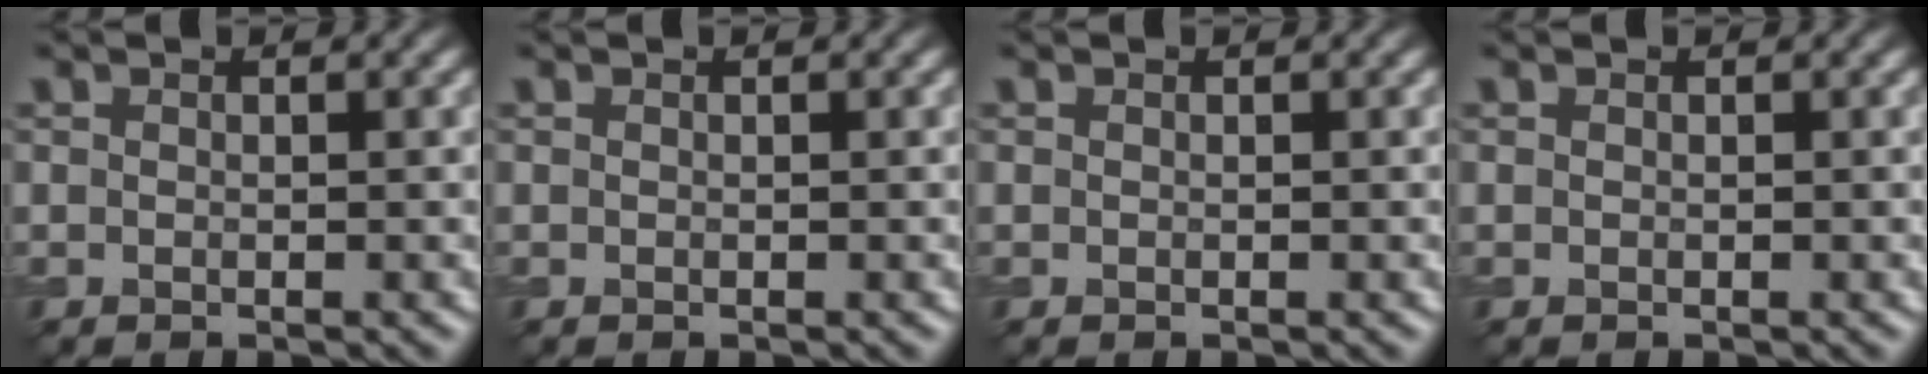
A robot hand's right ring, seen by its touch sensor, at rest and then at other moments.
{"total": 0.0}
{"total": 0.0}
{"total": 0.0}